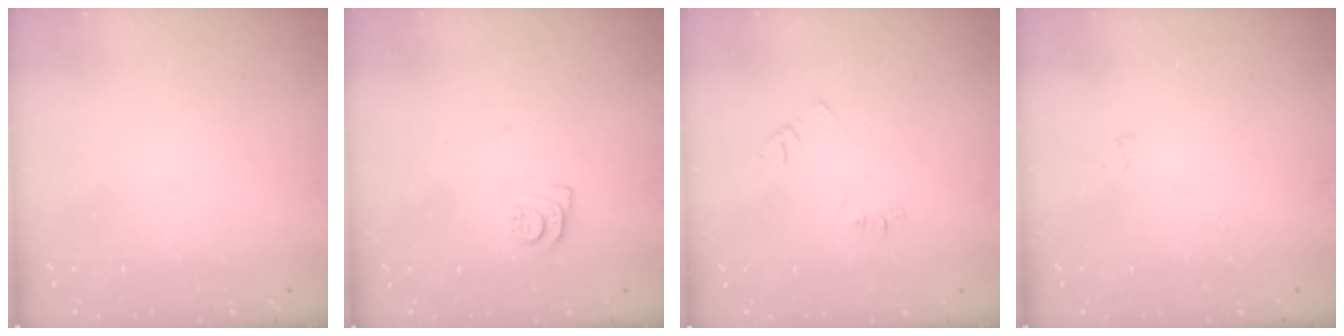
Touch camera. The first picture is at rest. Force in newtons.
{"total": 7.3, "press": 7.2, "slide": 0.8}
{"total": 4.2, "press": 4.1, "slide": 0.6}
{"total": 4.1, "press": 4.1, "slide": 0.4}